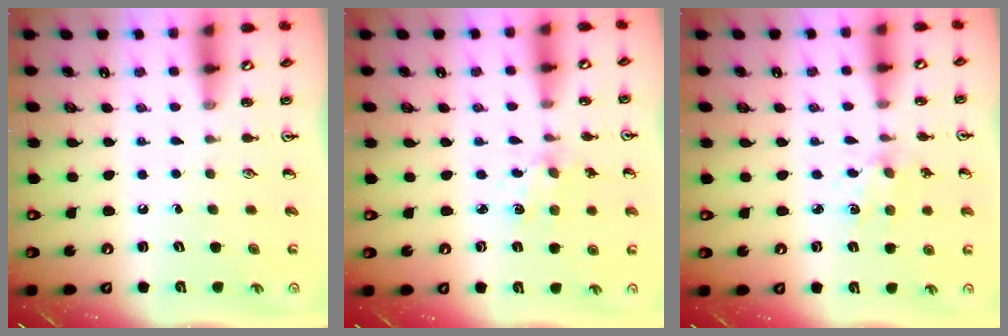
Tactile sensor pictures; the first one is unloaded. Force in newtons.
{"total": 2.1, "press": 2.1, "slide": 0.3}
{"total": 2.5, "press": 2.5, "slide": 0.2}